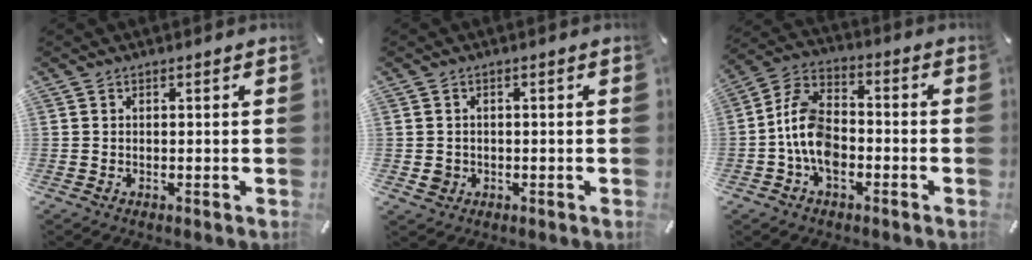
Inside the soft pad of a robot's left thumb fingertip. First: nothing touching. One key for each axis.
{"total": 2.7, "fx": -0.5, "fy": 2.6, "fz": 0.8, "tx": -0.006, "ty": 0.001, "tz": -0.012}
{"total": 10.6, "fx": -3.4, "fy": 7.1, "fz": 7.0, "tx": -0.156, "ty": 0.022, "tz": -0.064}